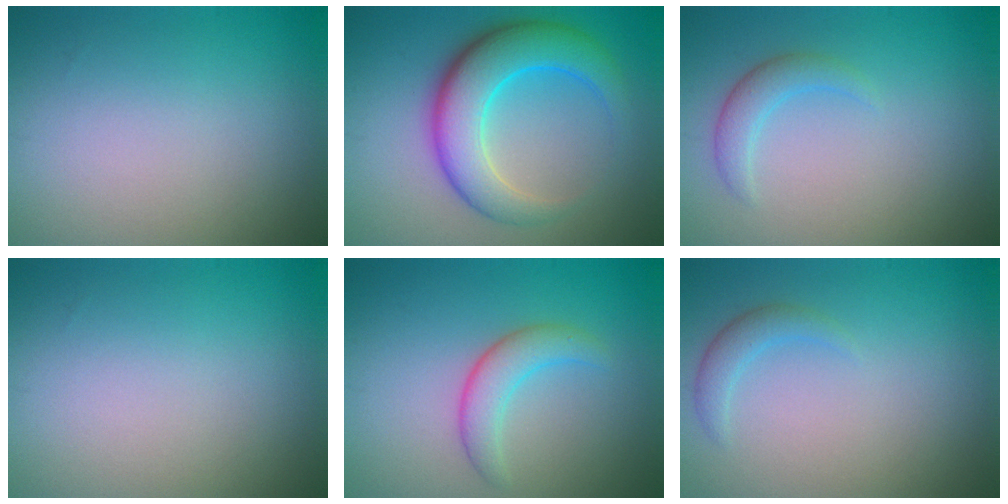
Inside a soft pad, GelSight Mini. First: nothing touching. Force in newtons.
{"total": 7.1, "press": 7.1, "slide": 0.1}
{"total": 1.9, "press": 1.9, "slide": 0.1}
{"total": 0.0}
{"total": 2.7, "press": 2.7, "slide": 0.1}
{"total": 1.5, "press": 1.5, "slide": 0.1}